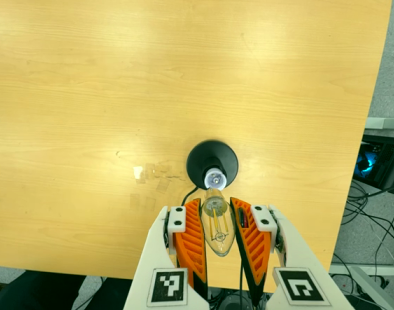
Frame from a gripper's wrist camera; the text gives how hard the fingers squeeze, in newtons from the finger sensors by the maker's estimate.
{"total": 18.3, "left": 19.4, "right": 17.2}